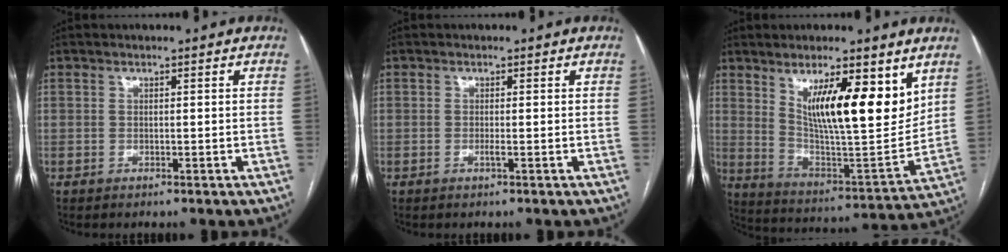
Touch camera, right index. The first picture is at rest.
{"total": 0.8, "force": [-0.3, -0.1, 0.8], "torque": [-0.018, -0.002, -0.005]}
{"total": 16.4, "force": [8.1, 3.4, 13.9], "torque": [-0.220, -0.018, 0.143]}